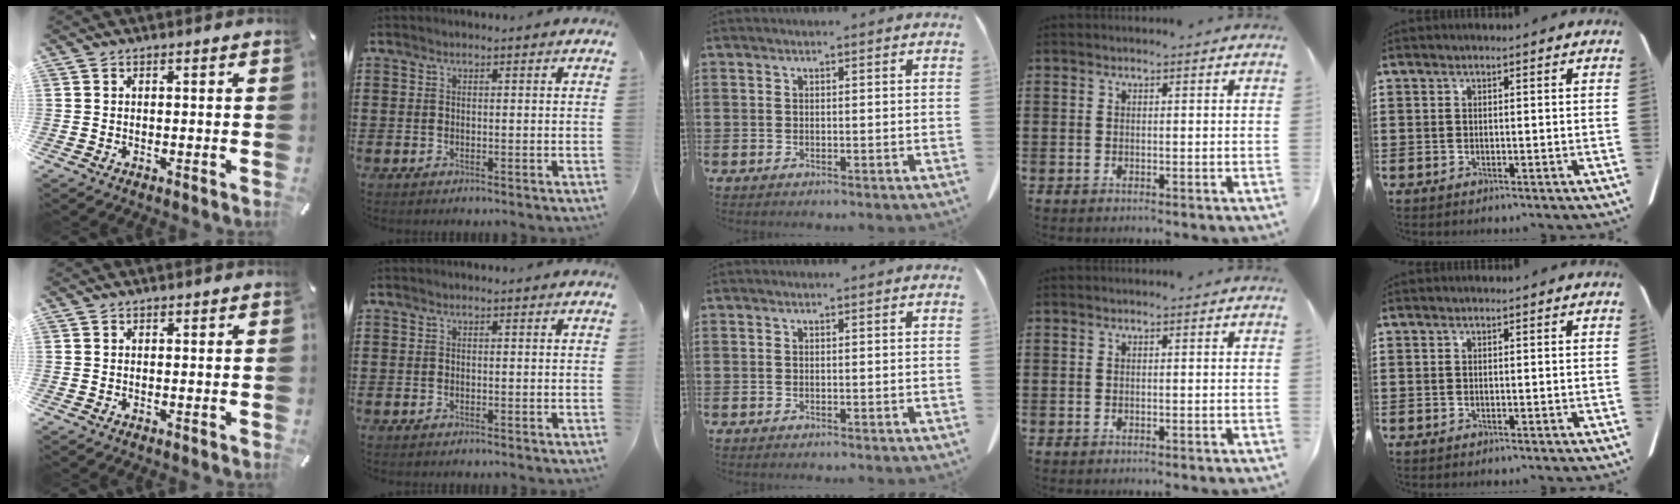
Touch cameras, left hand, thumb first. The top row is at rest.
{}